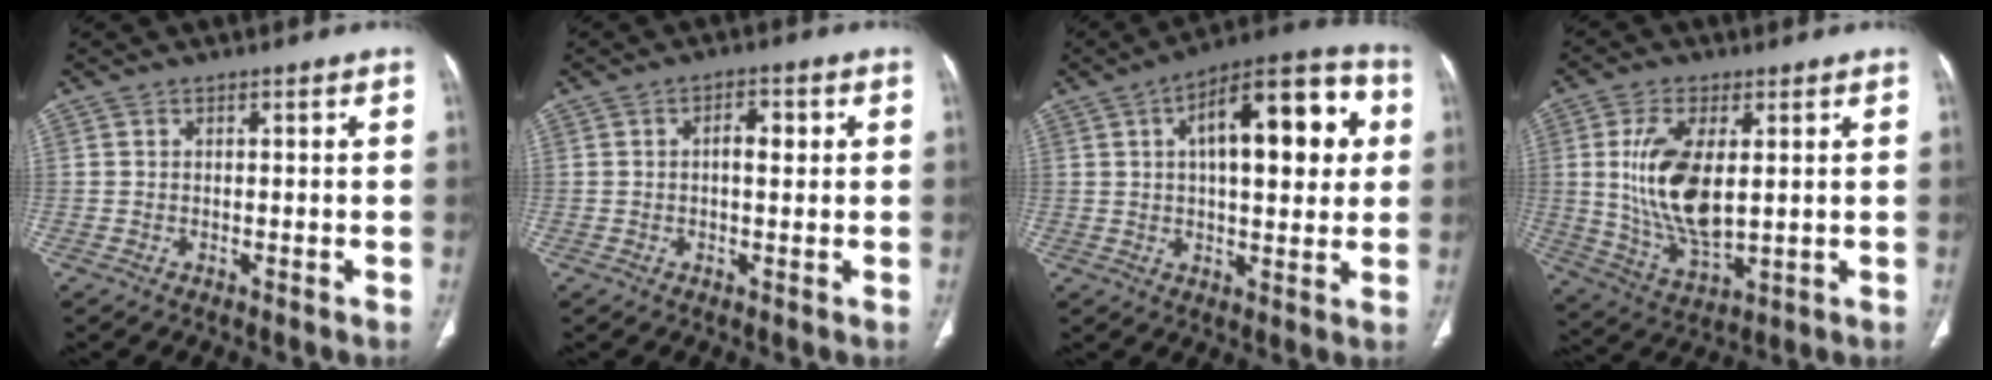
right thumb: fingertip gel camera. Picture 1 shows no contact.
{"total": 3.6, "force": [0.5, 1.7, 3.1], "torque": [-0.042, 0.006, 0.006]}
{"total": 20.1, "force": [4.8, 8.5, 17.6], "torque": [-0.217, 0.022, 0.059]}
{"total": 14.3, "force": [2.0, 6.8, 12.5], "torque": [-0.245, -0.021, 0.049]}